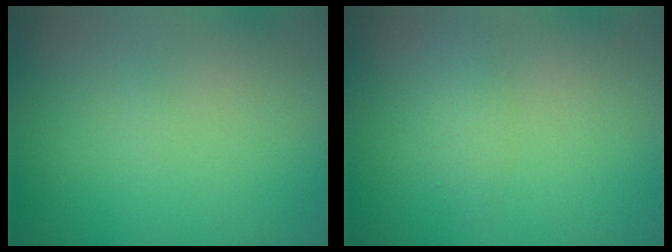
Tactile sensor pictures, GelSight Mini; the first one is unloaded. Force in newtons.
{"total": 1.3, "press": 1.3, "slide": 0.0}